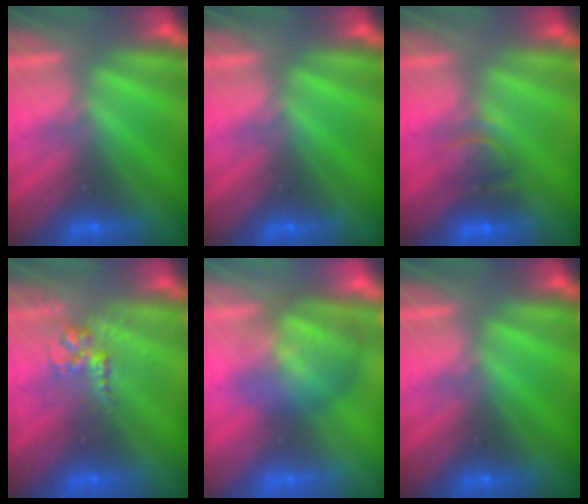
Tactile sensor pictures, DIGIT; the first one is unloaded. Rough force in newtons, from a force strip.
{"total": 0.0}
{"total": 2.3}
{"total": 2.6}
{"total": 2.9}
{"total": 0.0}